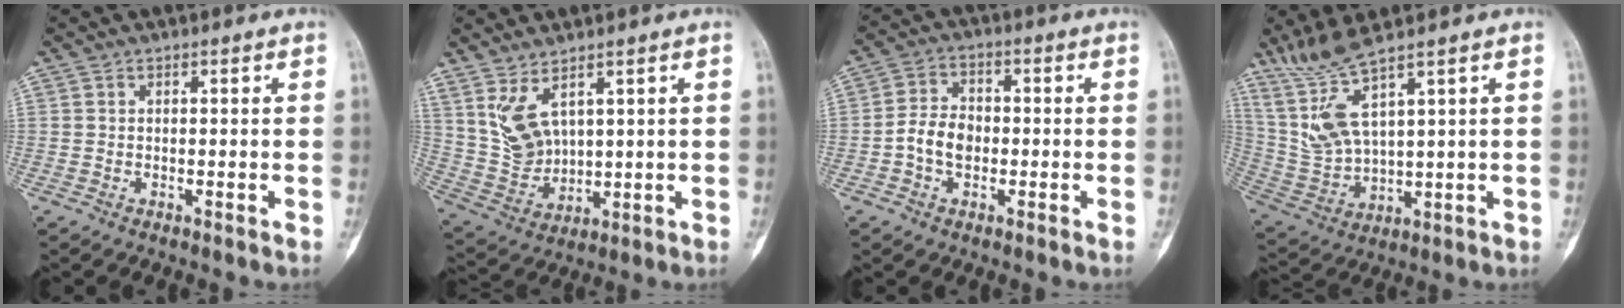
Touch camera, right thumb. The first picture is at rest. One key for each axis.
{"total": 8.0, "fx": 4.1, "fy": 4.1, "fz": 5.5, "tx": -0.097, "ty": -0.026, "tz": 0.101}
{"total": 6.5, "fx": -1.3, "fy": 4.7, "fz": 4.3, "tx": -0.069, "ty": 0.021, "tz": -0.032}
{"total": 9.4, "fx": 6.6, "fy": 1.2, "fz": 6.5, "tx": -0.152, "ty": -0.038, "tz": 0.162}